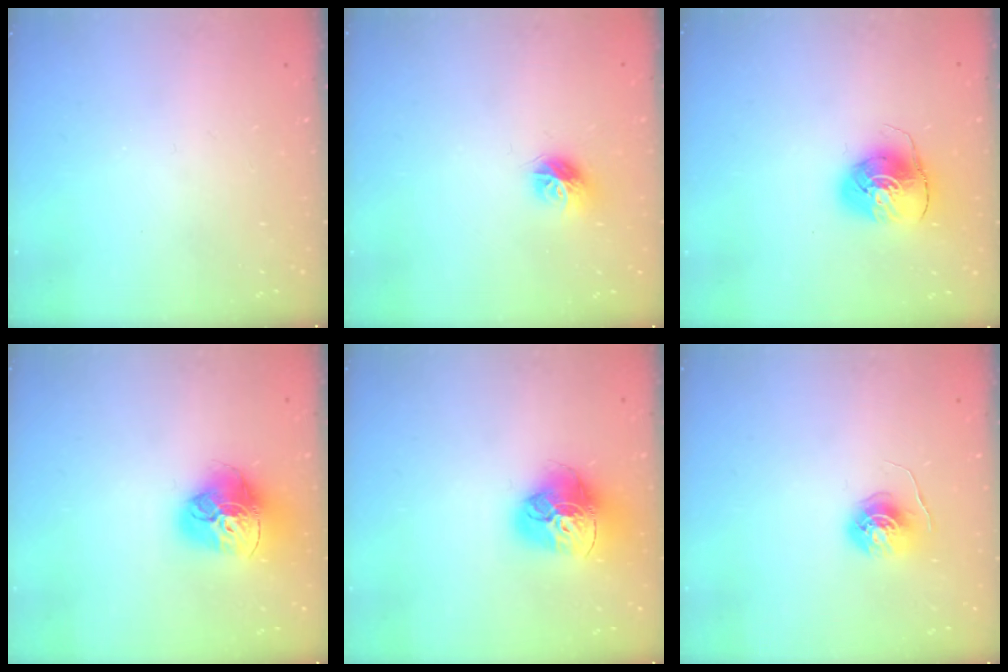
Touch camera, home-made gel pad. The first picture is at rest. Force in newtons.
{"total": 8.8, "press": 8.8, "slide": 0.4}
{"total": 7.9, "press": 7.9, "slide": 0.7}
{"total": 17.8, "press": 17.8, "slide": 1.6}
{"total": 17.8, "press": 17.8, "slide": 1.6}
{"total": 5.5, "press": 5.5, "slide": 0.3}